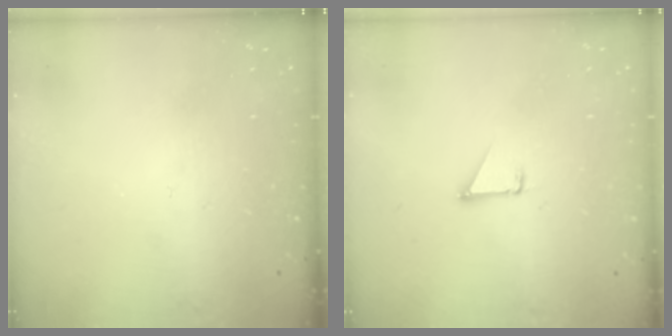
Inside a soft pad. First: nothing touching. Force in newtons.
{"total": 1.5, "press": 1.5, "slide": 0.1}